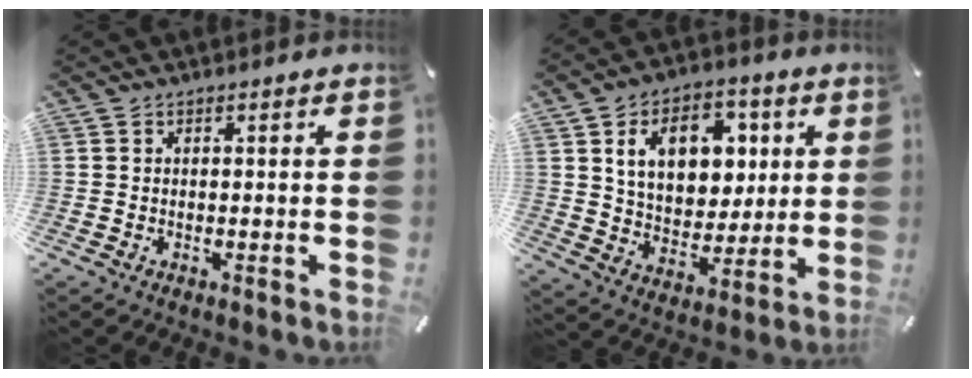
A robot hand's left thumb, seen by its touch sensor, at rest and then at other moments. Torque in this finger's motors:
{"motor_torque": [2.55, 2.46, 1.17, -1.09, 0.31]}